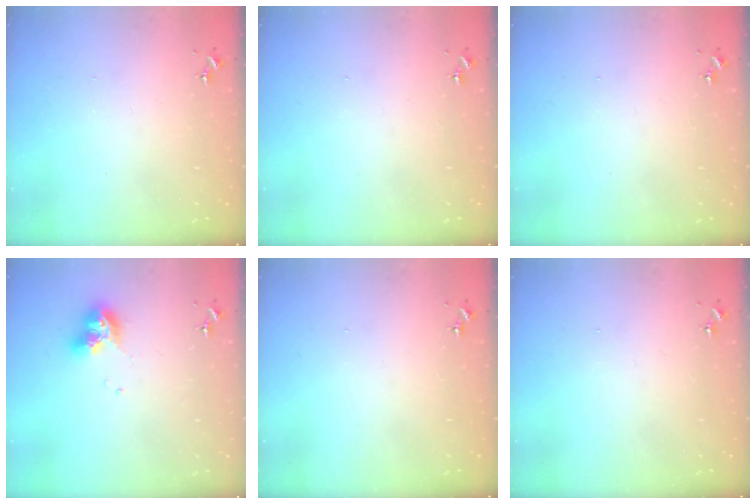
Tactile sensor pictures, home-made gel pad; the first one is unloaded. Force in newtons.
{"total": 0.0}
{"total": 0.0}
{"total": 10.0, "press": 10.0, "slide": 1.2}
{"total": 1.3, "press": 1.0, "slide": 0.9}
{"total": 0.0}